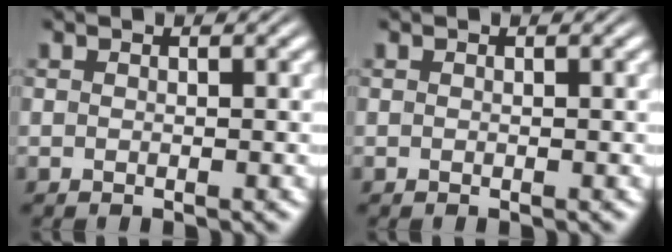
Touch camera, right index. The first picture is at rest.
{"total": 0.0}